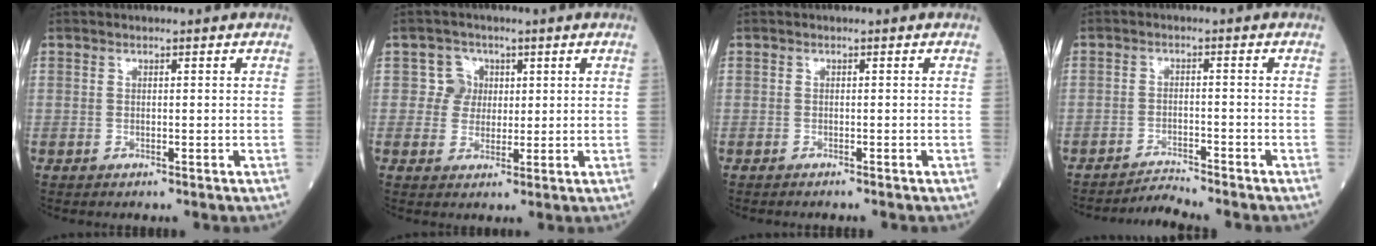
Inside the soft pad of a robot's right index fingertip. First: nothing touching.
{"total": 3.4, "force": [0.9, 3.3, 0.0], "torque": [0.008, 0.006, 0.013]}
{"total": 1.9, "force": [-1.7, -0.1, 0.8], "torque": [-0.010, 0.001, -0.019]}
{"total": 3.3, "force": [-3.0, -1.4, -0.5], "torque": [0.004, -0.014, -0.049]}